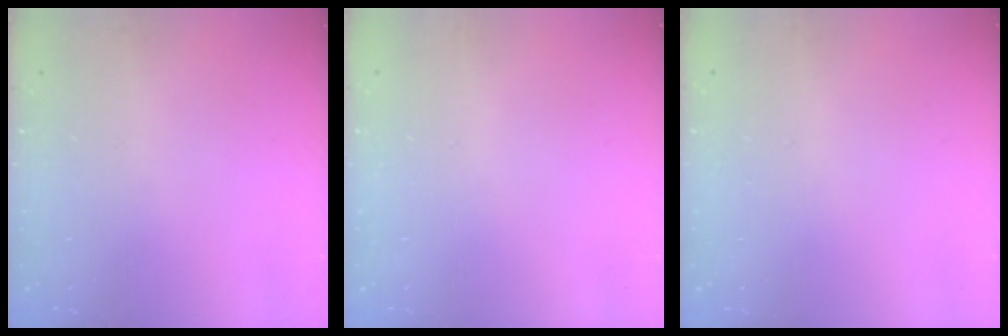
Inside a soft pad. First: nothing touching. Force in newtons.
{"total": 2.6, "press": 2.6, "slide": 0.2}
{"total": 2.7, "press": 2.7, "slide": 0.2}